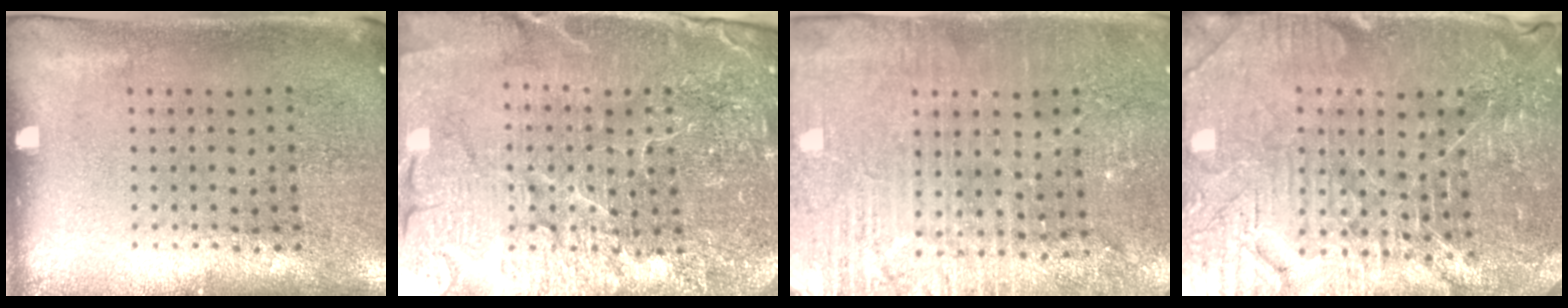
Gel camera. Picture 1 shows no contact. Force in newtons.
{"total": 5.4, "press": 5.0, "slide": 2.2}
{"total": 3.5, "press": 3.4, "slide": 0.7}
{"total": 4.6, "press": 4.4, "slide": 1.3}